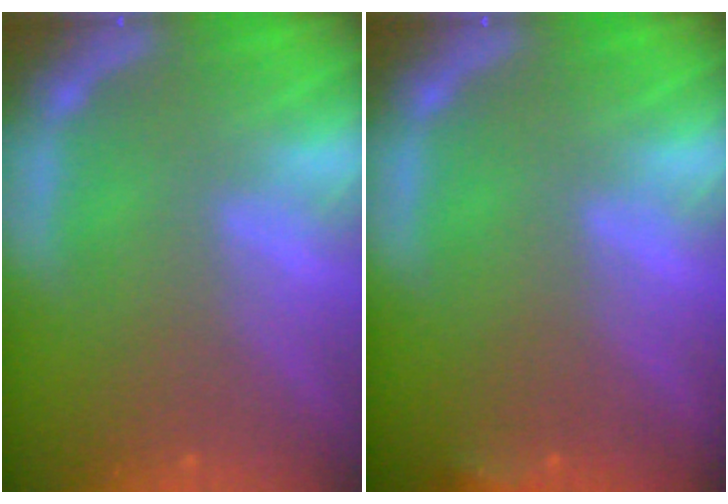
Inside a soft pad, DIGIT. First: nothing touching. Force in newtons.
{"total": 1.4}